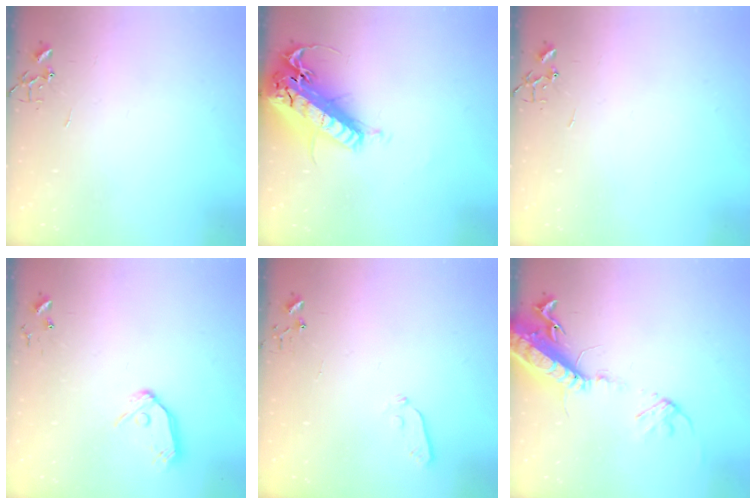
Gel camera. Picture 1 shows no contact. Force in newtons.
{"total": 26.2, "press": 25.6, "slide": 5.5}
{"total": 0.0}
{"total": 9.6, "press": 9.6, "slide": 1.0}
{"total": 3.9, "press": 3.8, "slide": 0.9}
{"total": 17.4, "press": 16.9, "slide": 4.1}